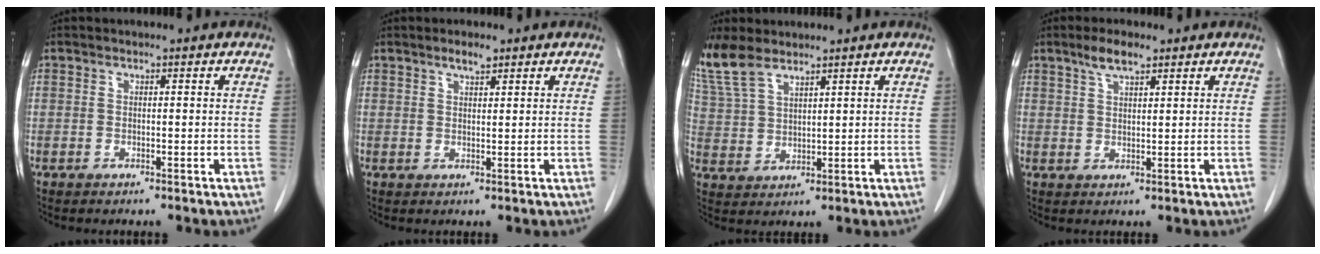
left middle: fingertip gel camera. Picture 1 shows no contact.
{"total": 2.1, "force": [1.5, 0.5, 1.3], "torque": [-0.026, 0.002, 0.028]}
{"total": 6.9, "force": [5.8, 2.1, 3.2], "torque": [-0.080, 0.010, 0.132]}
{"total": 3.9, "force": [2.8, 1.1, 2.6], "torque": [-0.054, 0.006, 0.054]}